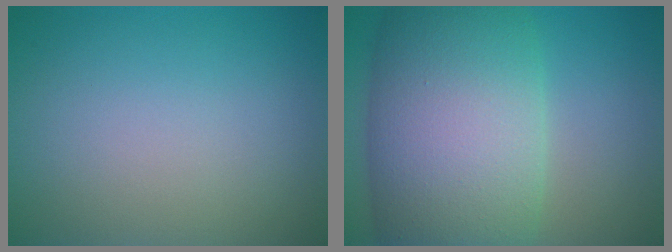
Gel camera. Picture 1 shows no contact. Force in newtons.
{"total": 13.7, "press": 13.7, "slide": 0.4}